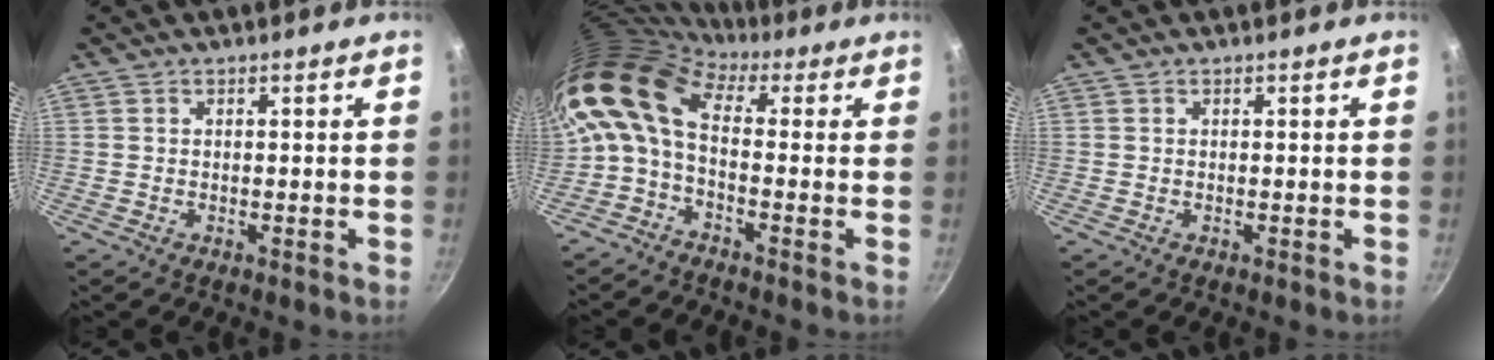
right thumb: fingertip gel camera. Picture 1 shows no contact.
{"total": 12.9, "force": [0.6, 7.5, 10.5], "torque": [-0.218, 0.027, -0.010]}
{"total": 0.0}